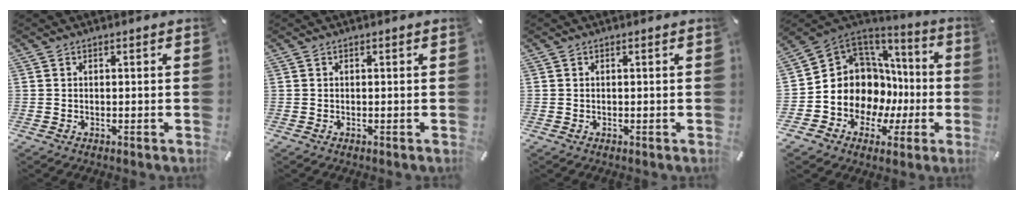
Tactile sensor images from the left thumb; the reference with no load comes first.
{"total": 0.0}
{"total": 0.0}
{"total": 13.3, "force": [-0.7, 12.4, 4.9], "torque": [-0.100, -0.040, 0.002]}